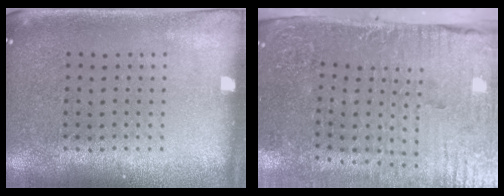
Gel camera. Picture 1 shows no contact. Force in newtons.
{"total": 4.9, "press": 4.1, "slide": 2.5}